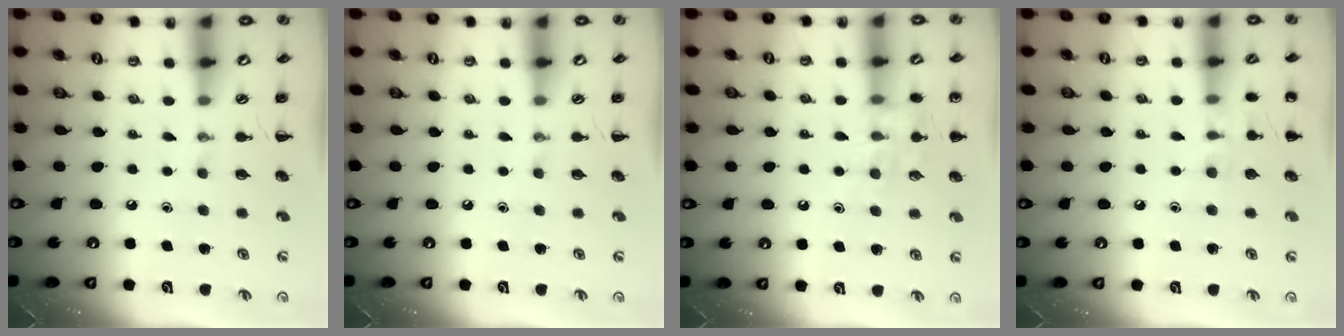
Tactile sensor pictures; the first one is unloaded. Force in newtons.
{"total": 0.0}
{"total": 10.5, "press": 10.4, "slide": 1.6}
{"total": 7.4, "press": 7.1, "slide": 2.1}